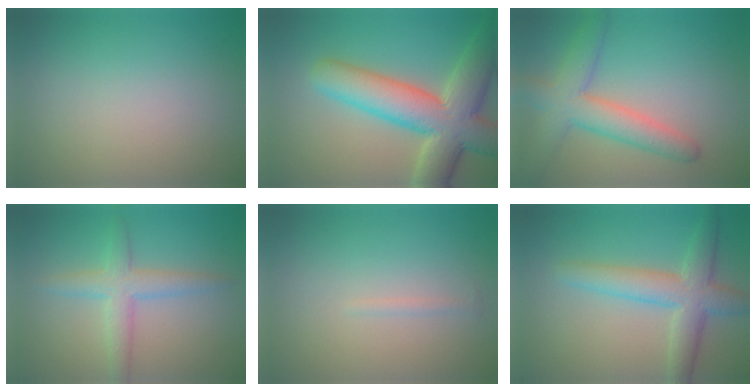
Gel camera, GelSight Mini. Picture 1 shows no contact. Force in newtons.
{"total": 10.6, "press": 10.5, "slide": 0.9}
{"total": 5.5, "press": 5.5, "slide": 0.3}
{"total": 3.4, "press": 3.4, "slide": 0.1}
{"total": 0.5, "press": 0.5, "slide": 0.0}
{"total": 5.4, "press": 5.3, "slide": 0.2}